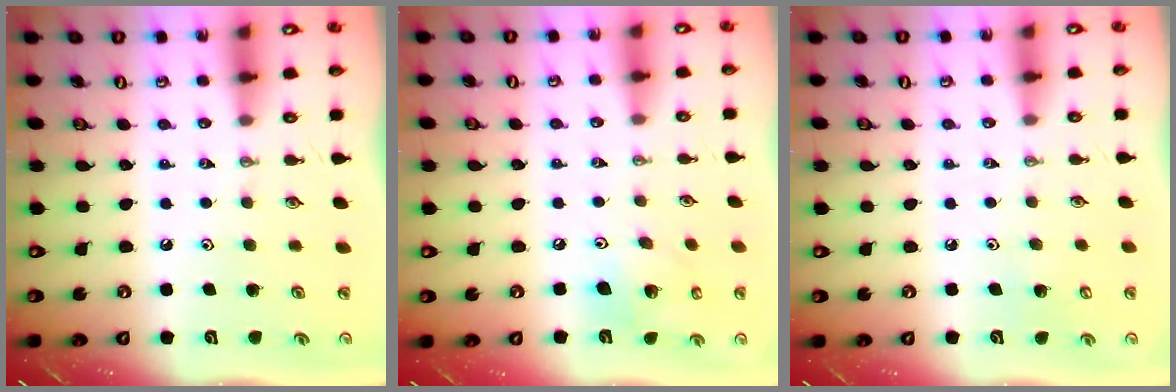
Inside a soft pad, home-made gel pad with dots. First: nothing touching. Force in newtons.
{"total": 11.0, "press": 10.8, "slide": 1.6}
{"total": 3.8, "press": 3.8, "slide": 0.4}